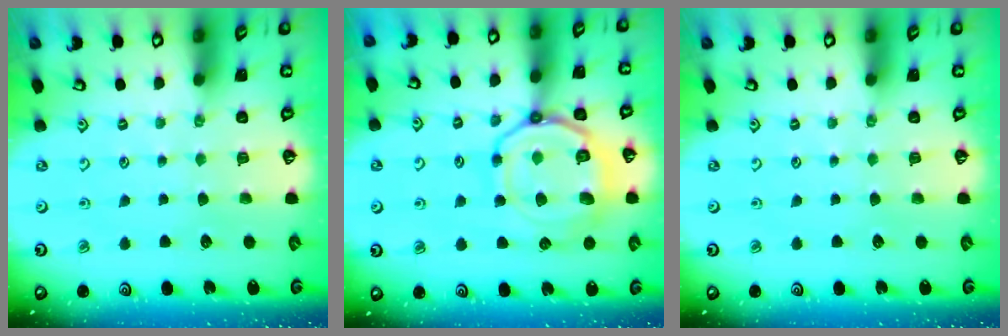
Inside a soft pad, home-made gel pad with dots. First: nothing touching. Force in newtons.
{"total": 17.0, "press": 17.0, "slide": 1.6}
{"total": 0.0}